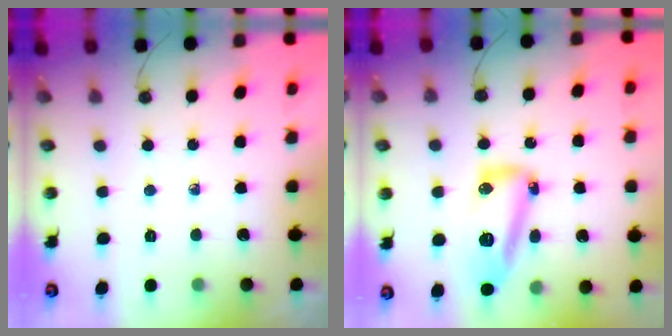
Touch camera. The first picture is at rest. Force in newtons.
{"total": 16.4, "press": 14.7, "slide": 7.2}